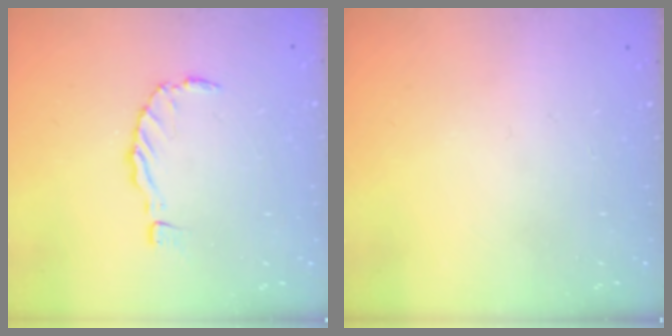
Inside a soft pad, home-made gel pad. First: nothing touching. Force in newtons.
{"total": 0.0}